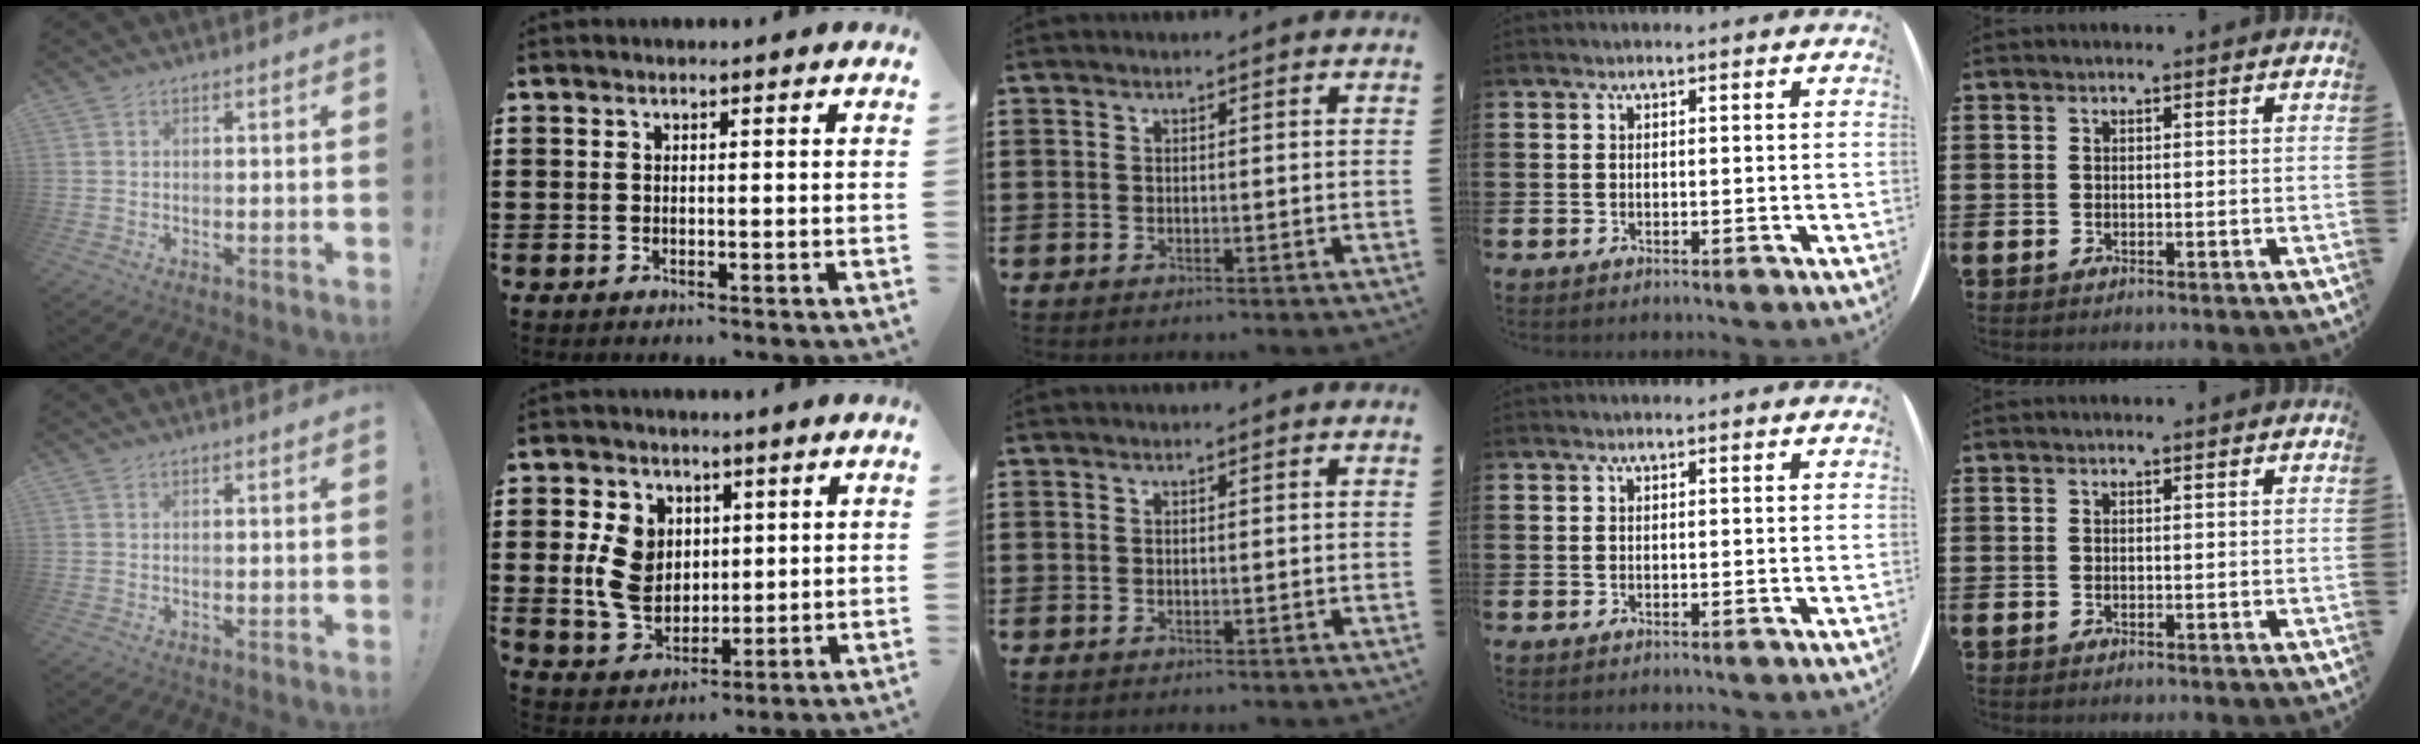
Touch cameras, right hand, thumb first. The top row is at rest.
{"index": {"total": 8.6, "force": [1.0, 6.9, 5.0], "torque": [-0.119, 0.005, 0.013]}}